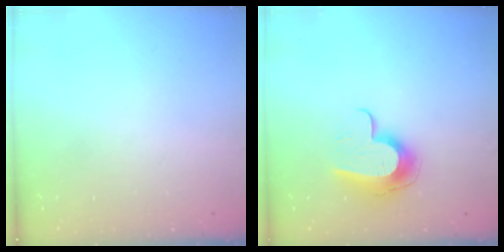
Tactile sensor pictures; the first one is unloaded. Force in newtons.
{"total": 10.8, "press": 10.8, "slide": 0.9}